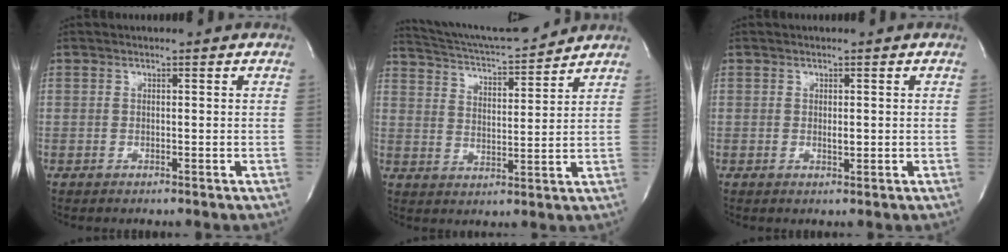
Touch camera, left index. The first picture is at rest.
{"total": 12.4, "force": [11.9, 0.5, 3.4], "torque": [-0.071, 0.003, 0.191]}
{"total": 0.9, "force": [-0.1, 0.4, 0.8], "torque": [-0.016, -0.005, -0.001]}